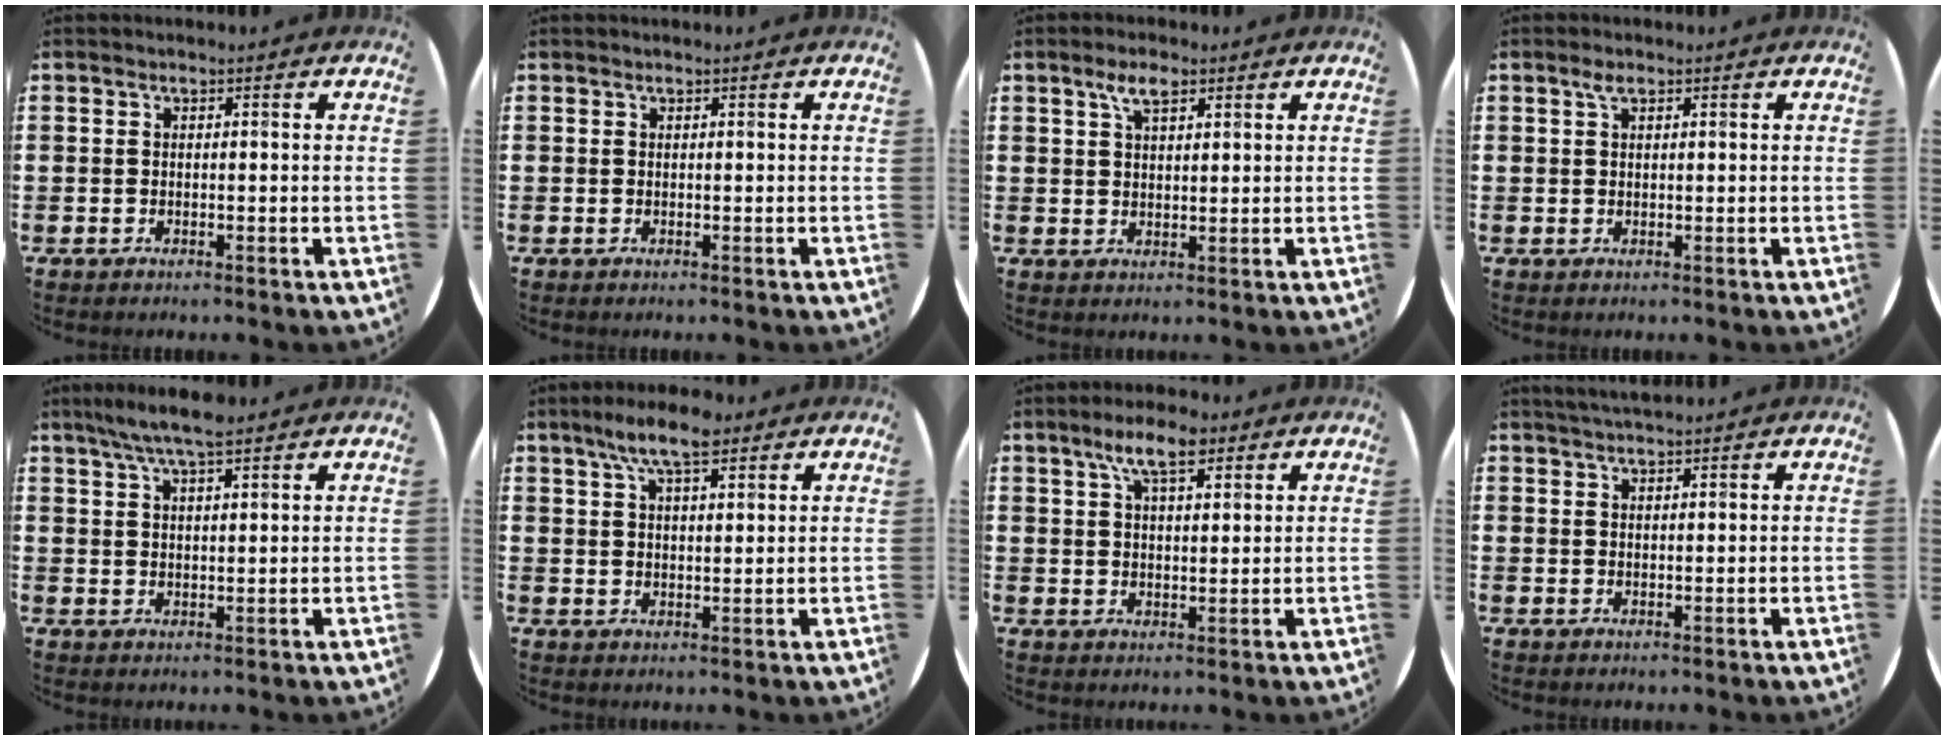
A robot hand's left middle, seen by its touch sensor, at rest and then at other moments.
{"total": 0.0}
{"total": 3.6, "force": [2.4, 1.4, 2.2], "torque": [-0.040, 0.005, 0.041]}
{"total": 1.4, "force": [0.9, 0.5, 1.0], "torque": [-0.013, 0.001, 0.012]}
{"total": 5.9, "force": [4.9, 0.9, 3.3], "torque": [-0.073, -0.003, 0.086]}
{"total": 7.0, "force": [5.0, 2.1, 4.4], "torque": [-0.088, -0.003, 0.087]}
{"total": 6.5, "force": [4.3, 2.3, 4.3], "torque": [-0.077, -0.002, 0.073]}
{"total": 2.0, "force": [1.9, 0.1, 0.5], "torque": [-0.010, 0.002, 0.036]}